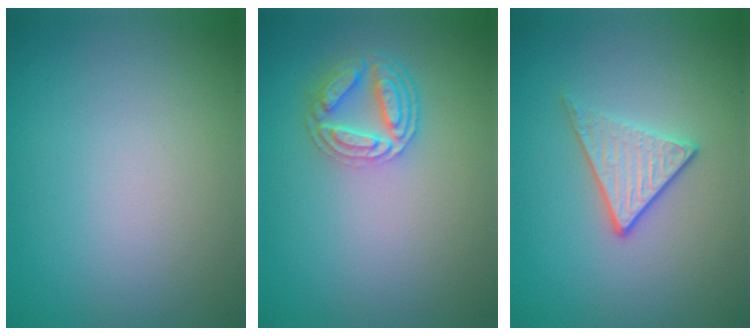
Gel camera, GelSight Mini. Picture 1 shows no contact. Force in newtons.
{"total": 4.3, "press": 3.4, "slide": 2.6}
{"total": 2.9, "press": 2.6, "slide": 1.4}